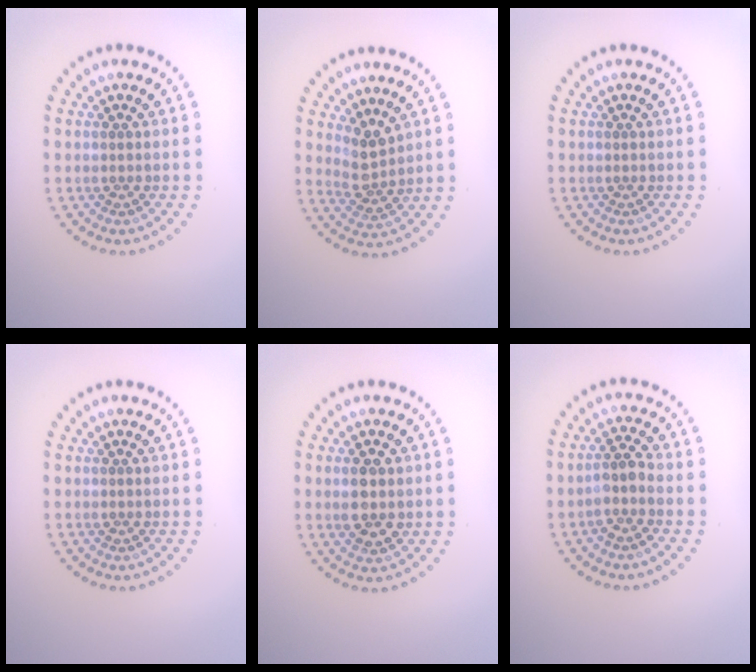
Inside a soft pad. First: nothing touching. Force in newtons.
{"total": 2.5, "press": 2.0, "slide": 1.6}
{"total": 0.0}
{"total": 0.0}
{"total": 2.8, "press": 2.8, "slide": 0.4}
{"total": 2.2, "press": 1.8, "slide": 1.2}